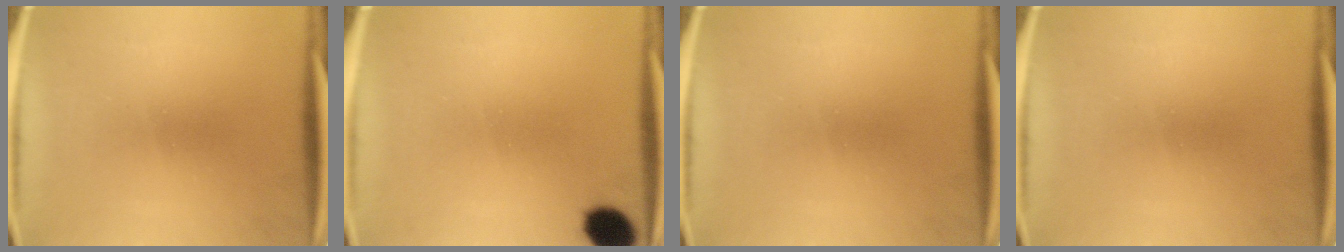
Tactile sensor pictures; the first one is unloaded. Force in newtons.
{"total": 7.0}
{"total": 0.0}
{"total": 0.0}